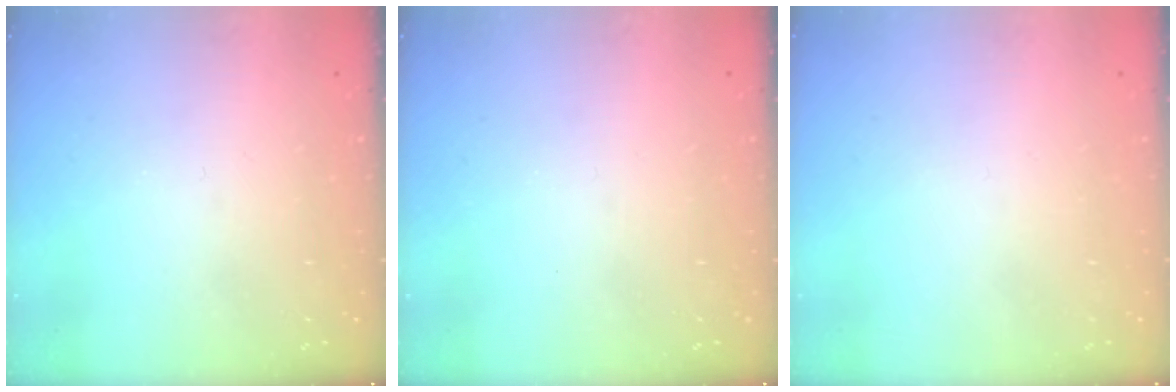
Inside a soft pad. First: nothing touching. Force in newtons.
{"total": 0.0}
{"total": 1.6, "press": 1.6, "slide": 0.1}